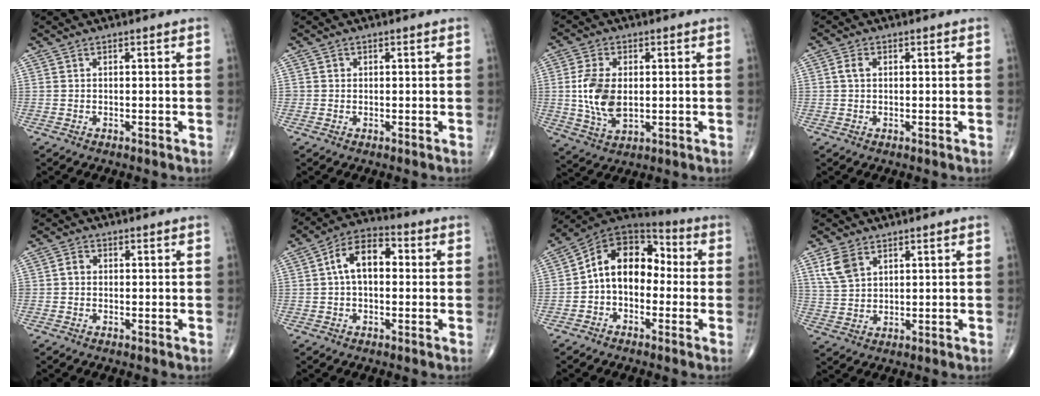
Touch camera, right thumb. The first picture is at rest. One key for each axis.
{"total": 0.8, "fx": 0.0, "fy": 0.8, "fz": 0.0, "tx": 0.008, "ty": 0.004, "tz": -0.001}
{"total": 9.9, "fx": 0.4, "fy": 5.8, "fz": 7.9, "tx": -0.157, "ty": -0.005, "tz": 0.013}
{"total": 1.9, "fx": 0.4, "fy": 1.4, "fz": 1.3, "tx": -0.024, "ty": 0.007, "tz": 0.003}
{"total": 1.8, "fx": -0.1, "fy": 1.6, "fz": 0.9, "tx": -0.004, "ty": 0.006, "tz": -0.008}
{"total": 9.6, "fx": 1.0, "fy": 5.9, "fz": 7.6, "tx": -0.118, "ty": 0.032, "tz": 0.007}
{"total": 13.1, "fx": -0.7, "fy": 9.2, "fz": 9.3, "tx": -0.118, "ty": 0.049, "tz": -0.030}
{"total": 6.0, "fx": 3.0, "fy": 3.8, "fz": 3.5, "tx": -0.062, "ty": -0.007, "tz": 0.067}